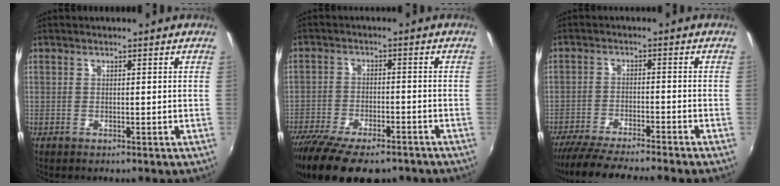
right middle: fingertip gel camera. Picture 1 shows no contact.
{"total": 17.0, "force": [-12.9, 6.1, 9.3], "torque": [-0.197, -0.047, -0.203]}
{"total": 12.1, "force": [-10.8, -0.3, 5.3], "torque": [-0.119, -0.022, -0.178]}